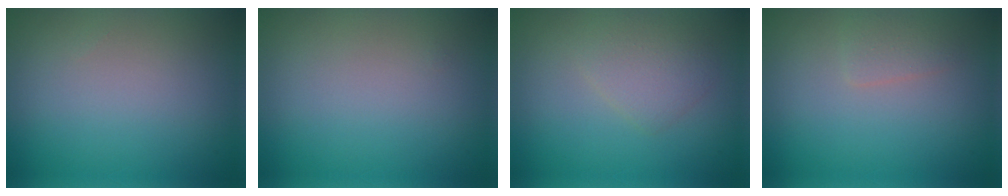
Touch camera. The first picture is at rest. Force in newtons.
{"total": 0.0}
{"total": 2.4, "press": 2.4, "slide": 0.0}
{"total": 1.2, "press": 1.2, "slide": 0.1}